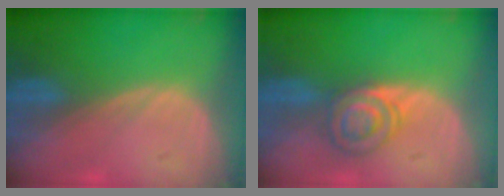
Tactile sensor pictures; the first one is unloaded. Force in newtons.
{"total": 5.2, "press": 5.2, "slide": 0.4}